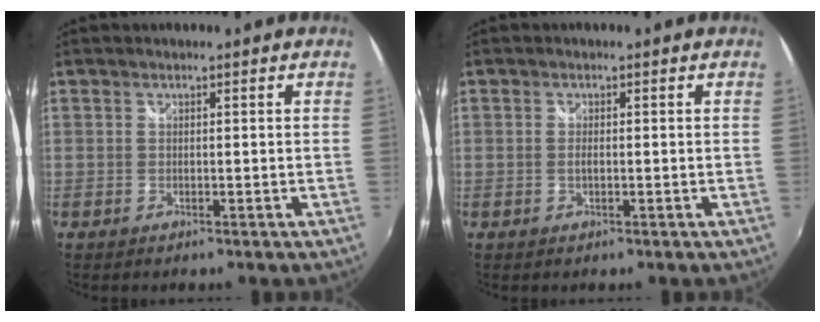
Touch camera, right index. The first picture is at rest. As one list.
[{"total": 0.9, "force": [-0.2, 0.3, 0.8], "torque": [-0.019, 0.000, -0.005]}]